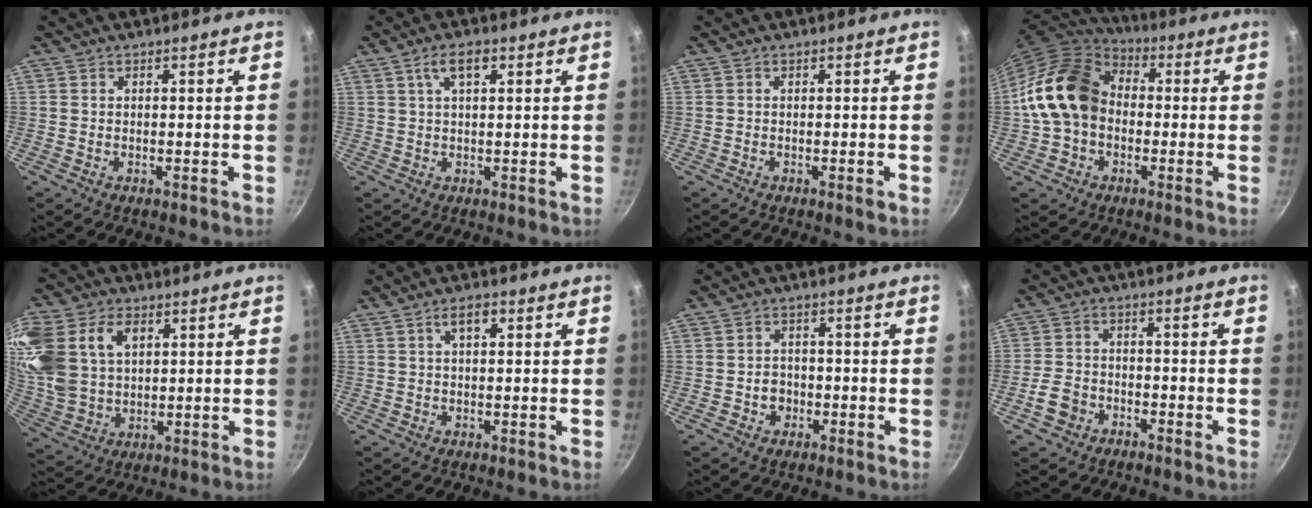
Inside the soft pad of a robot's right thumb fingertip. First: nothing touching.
{"total": 4.3, "force": [1.8, 1.8, 3.4], "torque": [-0.059, 0.005, 0.032]}
{"total": 0.9, "force": [-0.5, 0.1, 0.8], "torque": [-0.018, 0.001, -0.010]}
{"total": 16.3, "force": [-0.4, 12.4, 10.5], "torque": [-0.162, 0.039, -0.020]}
{"total": 20.9, "force": [7.4, 14.8, 12.8], "torque": [-0.298, 0.010, 0.150]}
{"total": 2.9, "force": [1.1, 1.3, 2.3], "torque": [-0.036, 0.008, 0.019]}
{"total": 3.3, "force": [-1.2, 2.8, 1.2], "torque": [0.001, 0.013, -0.020]}
{"total": 5.6, "force": [-3.1, 4.0, 2.3], "torque": [-0.041, 0.036, -0.061]}